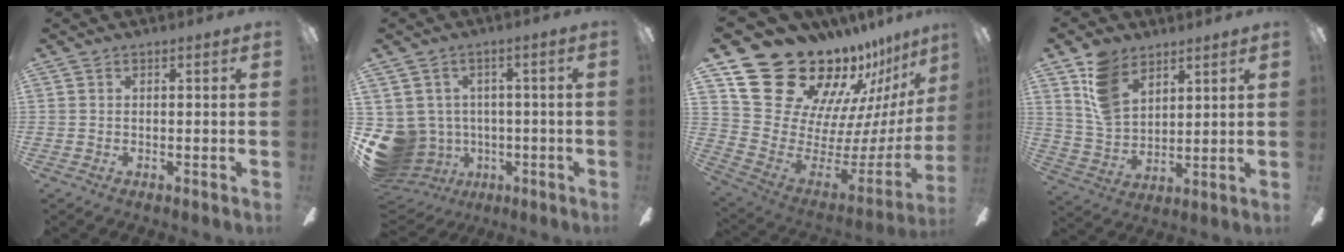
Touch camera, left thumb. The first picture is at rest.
{"total": 9.6, "force": [-2.0, 9.0, 2.7], "torque": [-0.107, 0.003, -0.031]}
{"total": 26.7, "force": [21.5, 12.5, 9.6], "torque": [-0.147, -0.162, 0.420]}
{"total": 11.3, "force": [7.3, 6.9, 5.1], "torque": [-0.108, -0.019, 0.145]}